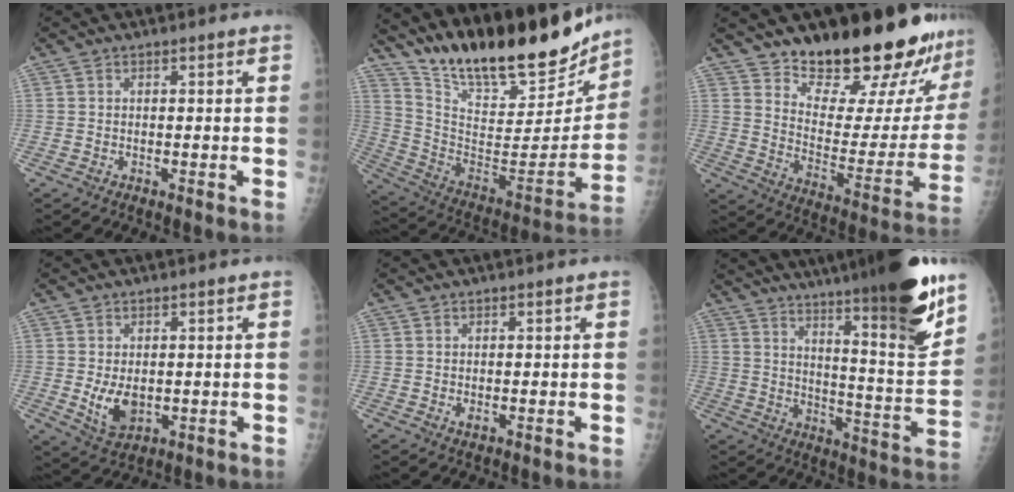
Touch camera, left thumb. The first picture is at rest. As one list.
[{"total": 27.3, "force": [22.4, 8.3, 13.1], "torque": [-0.187, -0.099, 0.356]}, {"total": 25.3, "force": [20.9, 7.6, 12.2], "torque": [-0.140, -0.151, 0.290]}, {"total": 5.8, "force": [-0.3, 3.8, 4.4], "torque": [-0.069, -0.014, 0.008]}, {"total": 1.1, "force": [0.0, 0.7, 0.8], "torque": [-0.012, -0.002, 0.001]}, {"total": 25.9, "force": [18.1, 2.9, 18.3], "torque": [-0.255, -0.090, 0.268]}]